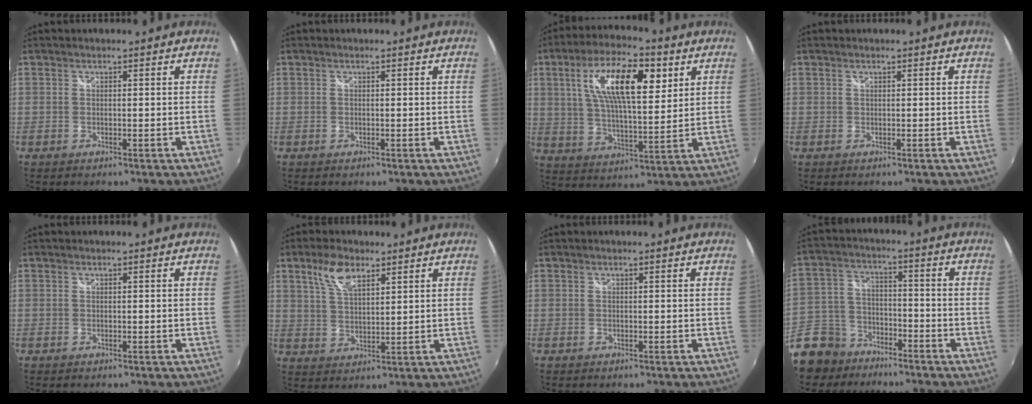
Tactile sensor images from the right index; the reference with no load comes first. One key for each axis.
{"total": 0.0}
{"total": 15.6, "fx": 6.0, "fy": 5.4, "fz": 13.4, "tx": -0.239, "ty": 0.019, "tz": 0.102}
{"total": 0.0}
{"total": 0.0}
{"total": 6.5, "fx": 4.0, "fy": 2.9, "fz": 4.3, "tx": -0.083, "ty": 0.010, "tz": 0.079}
{"total": 0.0}
{"total": 14.5, "fx": -10.3, "fy": 9.3, "fz": 4.4, "tx": -0.138, "ty": 0.012, "tz": -0.178}